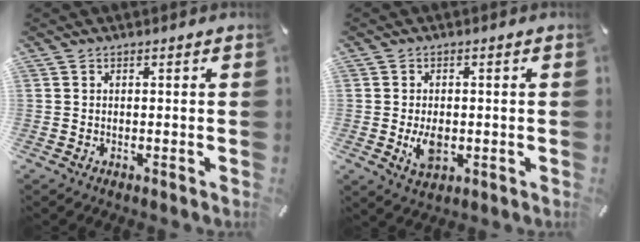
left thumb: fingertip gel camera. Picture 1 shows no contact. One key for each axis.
{"total": 5.2, "fx": -0.8, "fy": 3.2, "fz": 4.0, "tx": -0.080, "ty": -0.005, "tz": -0.016}